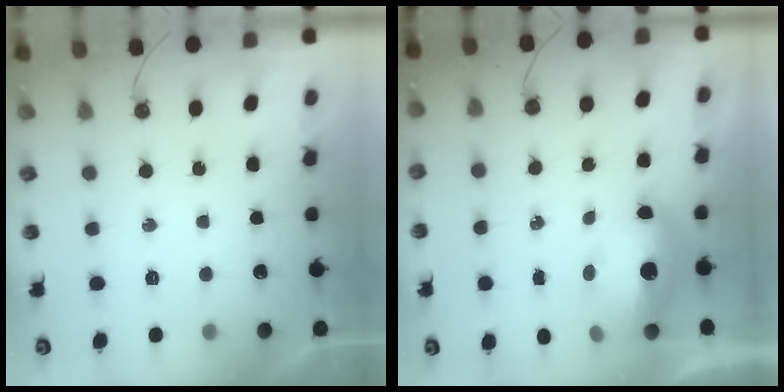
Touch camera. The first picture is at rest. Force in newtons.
{"total": 9.9, "press": 9.8, "slide": 1.1}